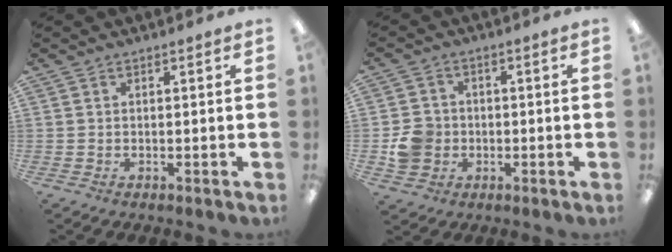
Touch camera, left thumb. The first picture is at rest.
{"total": 6.6, "force": [-1.0, 6.1, 2.4], "torque": [-0.037, 0.014, -0.015]}